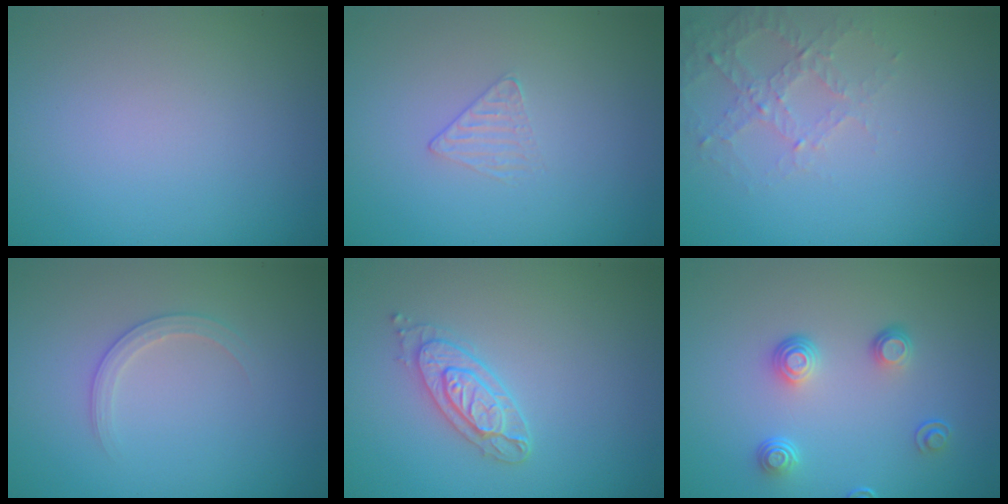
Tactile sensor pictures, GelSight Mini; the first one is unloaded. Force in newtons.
{"total": 1.0, "press": 0.3, "slide": 0.9}
{"total": 2.6, "press": 2.5, "slide": 0.8}
{"total": 1.6, "press": 1.6, "slide": 0.1}
{"total": 2.6, "press": 2.4, "slide": 1.1}
{"total": 2.6, "press": 1.7, "slide": 2.0}